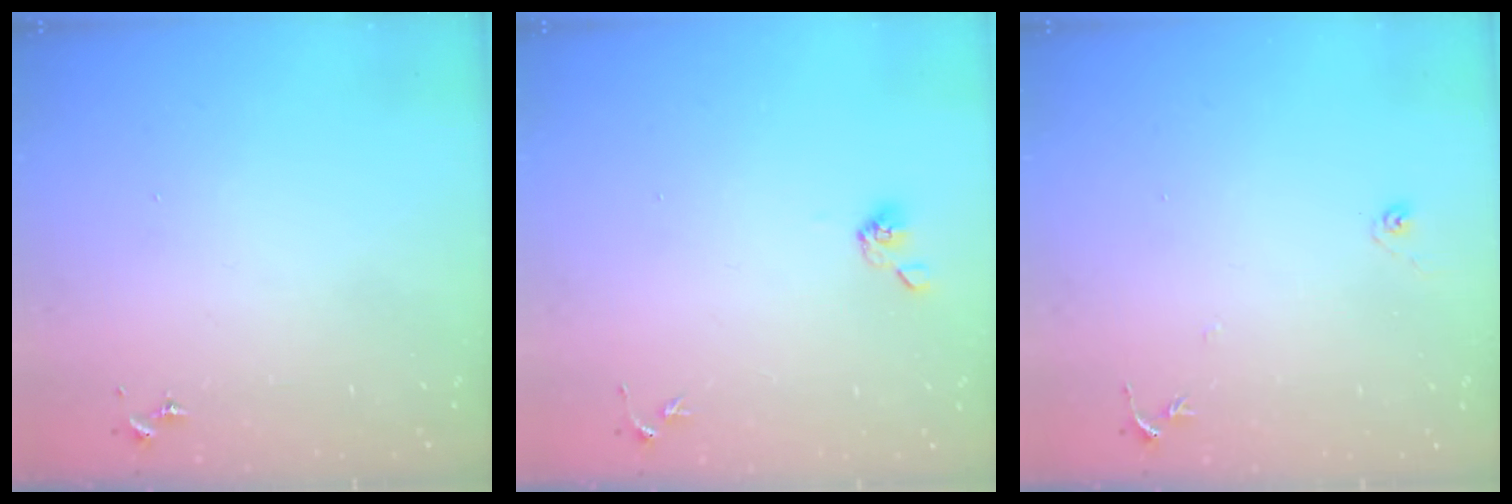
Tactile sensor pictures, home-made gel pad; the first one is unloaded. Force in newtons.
{"total": 5.0, "press": 4.7, "slide": 1.7}
{"total": 5.9, "press": 5.9, "slide": 0.6}